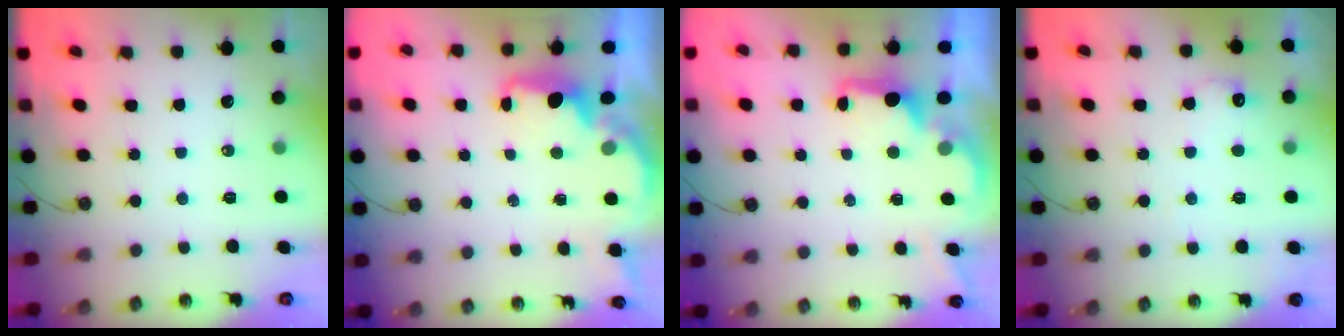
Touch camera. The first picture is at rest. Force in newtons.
{"total": 2.2, "press": 2.1, "slide": 0.8}
{"total": 2.1, "press": 1.9, "slide": 0.8}
{"total": 8.3, "press": 8.3, "slide": 0.5}